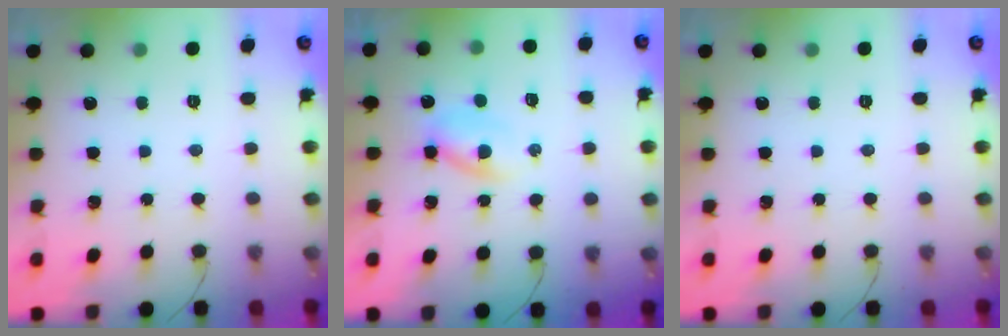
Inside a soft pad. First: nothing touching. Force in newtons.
{"total": 3.0, "press": 2.7, "slide": 1.3}
{"total": 0.0}